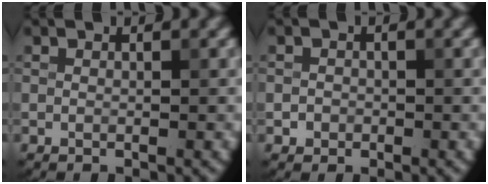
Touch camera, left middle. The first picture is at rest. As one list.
[{"total": 0.9, "force": [-0.4, 0.9, 0.1], "torque": [0.007, -0.001, -0.008]}]